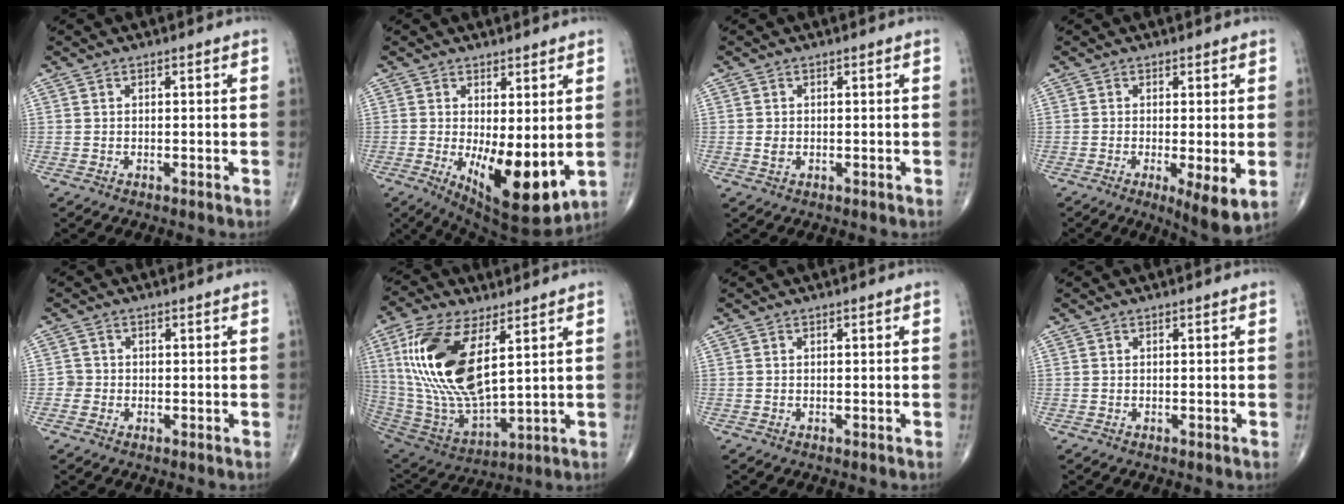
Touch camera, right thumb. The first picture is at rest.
{"total": 12.7, "force": [-1.7, 4.9, 11.6], "torque": [-0.169, -0.030, -0.008]}
{"total": 1.2, "force": [-0.1, 0.9, 0.7], "torque": [-0.012, 0.000, -0.001]}
{"total": 6.5, "force": [-1.4, 1.5, 6.2], "torque": [-0.099, -0.021, -0.023]}
{"total": 1.6, "force": [-0.5, 1.5, -0.1], "torque": [0.015, 0.008, -0.014]}
{"total": 22.0, "force": [6.6, 9.8, 18.5], "torque": [-0.379, -0.031, 0.132]}
{"total": 0.0}
{"total": 0.0}